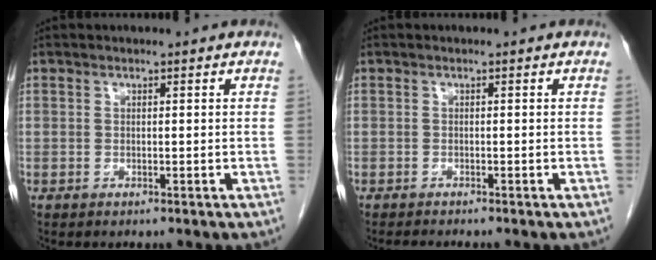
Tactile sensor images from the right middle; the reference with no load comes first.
{"total": 1.7, "force": [-1.6, -0.3, 0.6], "torque": [-0.012, -0.004, -0.026]}